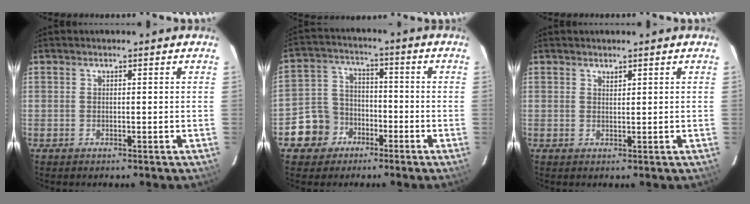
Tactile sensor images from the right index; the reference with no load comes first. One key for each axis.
{"total": 8.8, "fx": -4.5, "fy": 7.4, "fz": 1.5, "tx": -0.057, "ty": 0.032, "tz": -0.073}
{"total": 0.8, "fx": 0.7, "fy": 0.2, "fz": 0.2, "tx": -0.003, "ty": 0.000, "tz": 0.013}